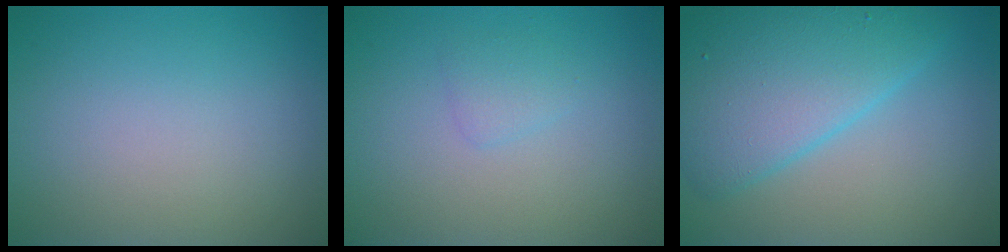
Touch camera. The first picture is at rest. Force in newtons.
{"total": 1.1, "press": 1.1, "slide": 0.0}
{"total": 7.2, "press": 7.2, "slide": 0.3}